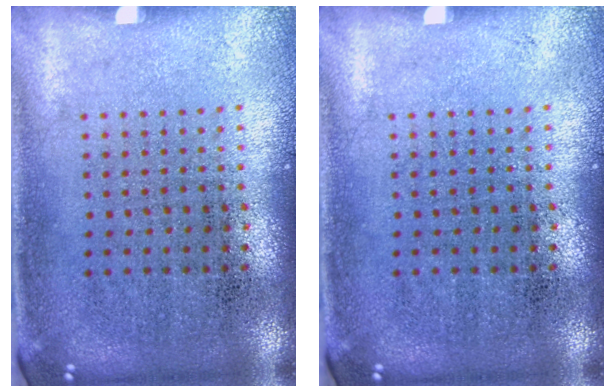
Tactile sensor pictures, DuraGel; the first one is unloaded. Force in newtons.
{"total": 0.0}